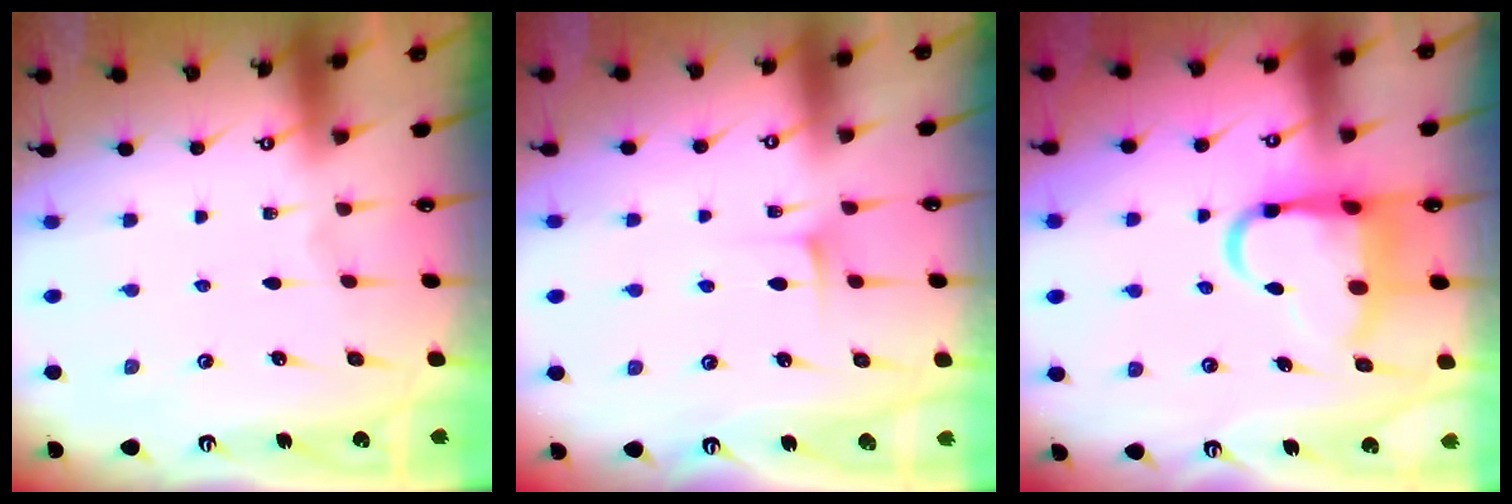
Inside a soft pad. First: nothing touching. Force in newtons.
{"total": 4.5, "press": 4.5, "slide": 0.6}
{"total": 12.2, "press": 12.1, "slide": 1.9}